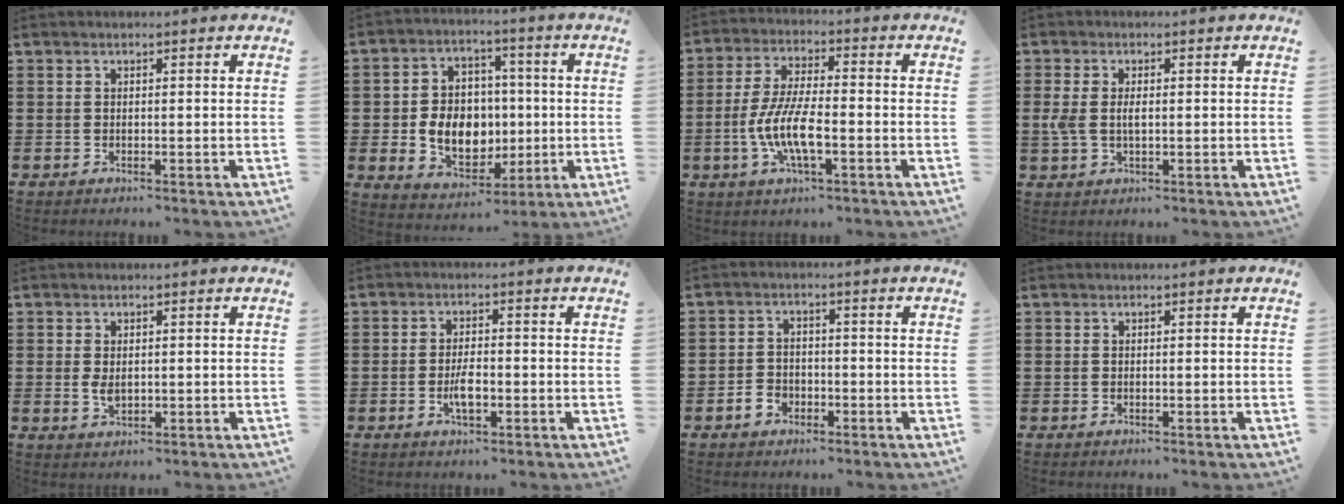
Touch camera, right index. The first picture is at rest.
{"total": 8.8, "force": [-0.6, 7.2, 5.1], "torque": [-0.092, 0.012, -0.010]}
{"total": 8.5, "force": [-2.7, 2.4, 7.7], "torque": [-0.176, -0.014, -0.056]}
{"total": 3.3, "force": [0.1, 1.7, 2.8], "torque": [-0.078, -0.002, -0.007]}
{"total": 2.2, "force": [0.1, 1.1, 1.8], "torque": [-0.037, 0.003, 0.002]}
{"total": 3.8, "force": [-1.1, 1.1, 3.5], "torque": [-0.075, -0.007, -0.022]}
{"total": 3.0, "force": [-1.6, 2.3, 1.0], "torque": [-0.024, 0.005, -0.034]}
{"total": 0.0}